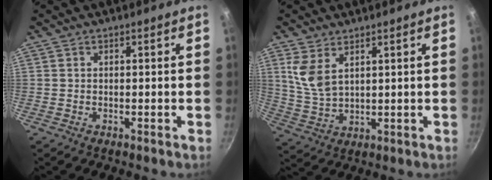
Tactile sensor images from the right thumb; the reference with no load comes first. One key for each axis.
{"total": 6.8, "fx": 3.3, "fy": 3.6, "fz": 4.7, "tx": -0.091, "ty": -0.025, "tz": 0.073}